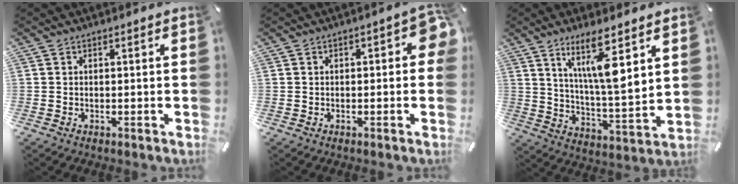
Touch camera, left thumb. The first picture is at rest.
{"total": 4.6, "force": [-0.1, 2.2, 4.0], "torque": [-0.049, 0.005, -0.006]}
{"total": 13.7, "force": [7.7, 3.3, 10.8], "torque": [-0.194, -0.034, 0.129]}